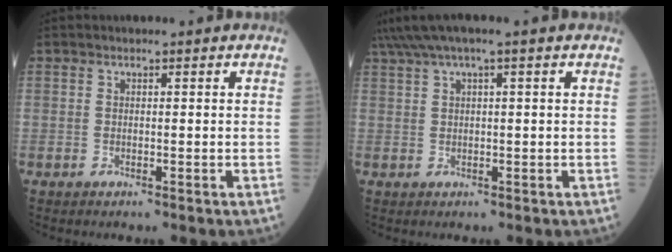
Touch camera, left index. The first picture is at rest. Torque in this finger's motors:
{"motor_torque": [0.27, -0.21, -0.04, 0.02]}